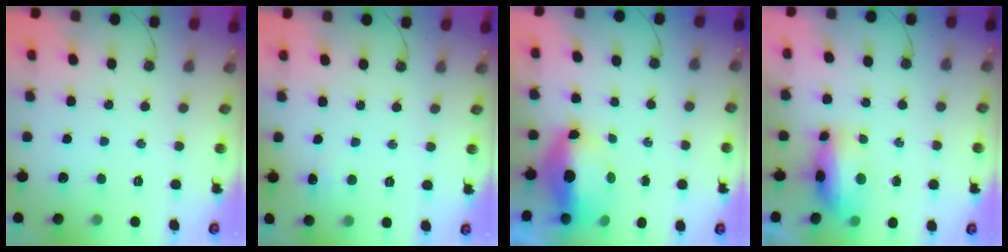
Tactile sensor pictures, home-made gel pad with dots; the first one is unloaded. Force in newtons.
{"total": 3.4, "press": 3.4, "slide": 0.3}
{"total": 7.4, "press": 7.4, "slide": 0.8}
{"total": 14.4, "press": 11.1, "slide": 9.1}